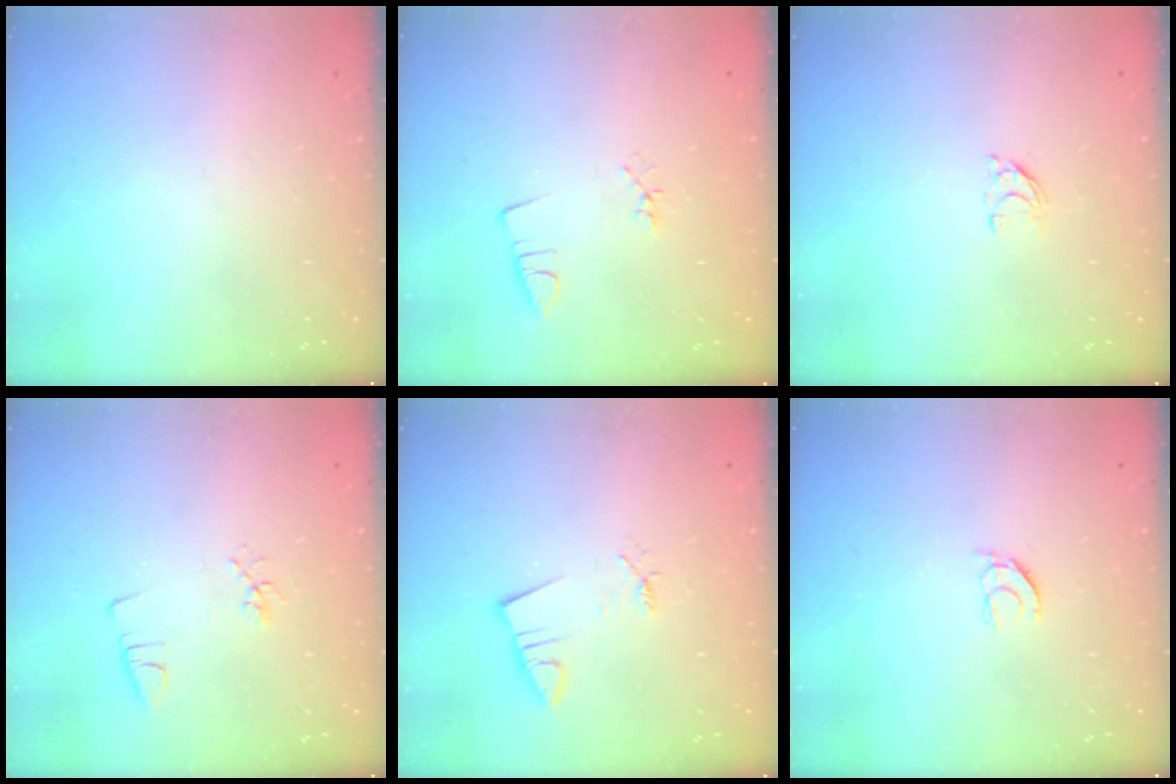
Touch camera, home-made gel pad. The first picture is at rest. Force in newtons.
{"total": 2.4, "press": 1.9, "slide": 1.5}
{"total": 3.2, "press": 3.2, "slide": 0.3}
{"total": 3.3, "press": 2.9, "slide": 1.6}
{"total": 1.8, "press": 1.8, "slide": 0.1}
{"total": 5.5, "press": 5.5, "slide": 0.3}